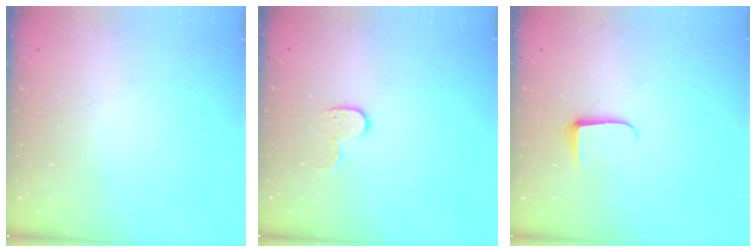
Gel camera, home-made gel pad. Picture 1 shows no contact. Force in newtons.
{"total": 7.4, "press": 7.4, "slide": 0.4}
{"total": 6.2, "press": 6.1, "slide": 0.8}